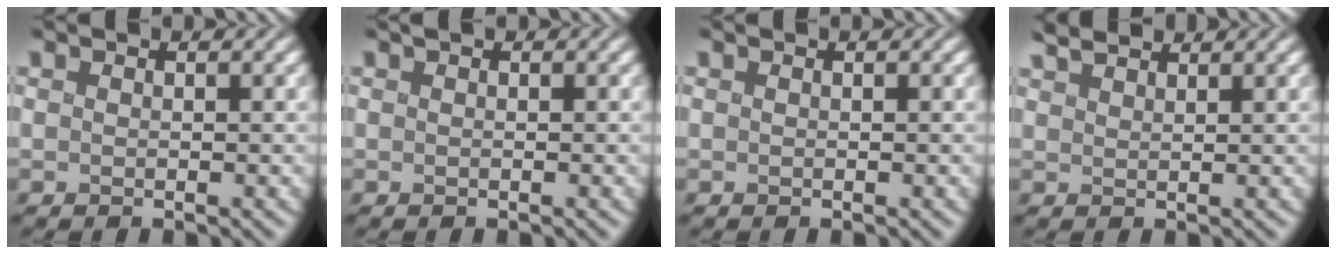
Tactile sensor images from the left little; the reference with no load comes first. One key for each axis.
{"total": 0.6, "fx": 0.5, "fy": 0.2, "fz": 0.3, "tx": 0.001, "ty": -0.002, "tz": 0.002}
{"total": 0.0}
{"total": 3.3, "fx": 3.0, "fy": 0.8, "fz": 1.1, "tx": -0.011, "ty": 0.016, "tz": 0.032}